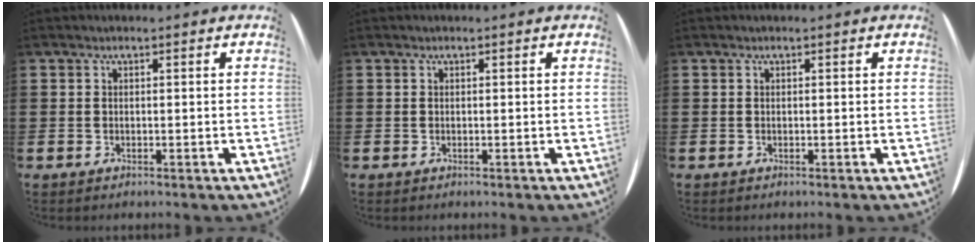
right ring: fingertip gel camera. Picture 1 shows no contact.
{"total": 0.0}
{"total": 0.0}